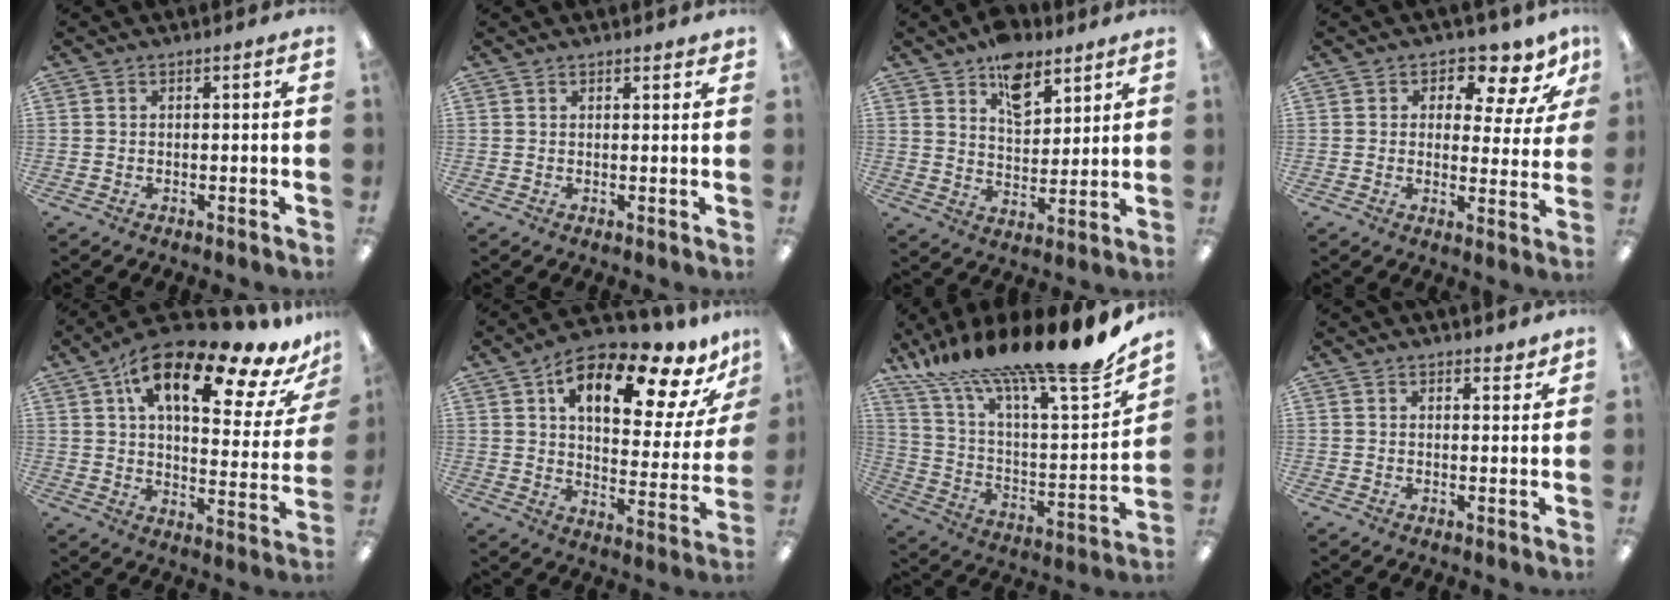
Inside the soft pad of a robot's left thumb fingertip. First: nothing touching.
{"total": 1.2, "force": [1.1, 0.3, 0.3], "torque": [0.001, -0.004, 0.018]}
{"total": 10.3, "force": [7.2, 5.7, 4.7], "torque": [-0.059, -0.035, 0.128]}
{"total": 7.7, "force": [5.4, 3.4, 4.3], "torque": [-0.059, -0.038, 0.090]}
{"total": 22.0, "force": [13.2, 7.7, 15.8], "torque": [-0.247, -0.070, 0.210]}
{"total": 19.7, "force": [11.9, 7.5, 13.8], "torque": [-0.199, -0.074, 0.183]}
{"total": 21.3, "force": [18.0, 1.4, 11.2], "torque": [-0.175, -0.145, 0.280]}
{"total": 2.2, "force": [2.1, 0.4, 0.4], "torque": [0.006, -0.014, 0.035]}